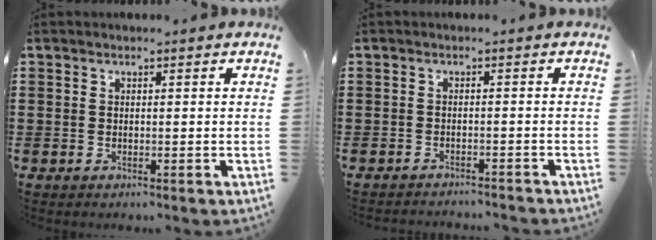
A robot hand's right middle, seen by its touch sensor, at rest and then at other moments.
{"total": 1.4, "force": [-1.4, -0.1, 0.2], "torque": [-0.005, 0.003, -0.028]}